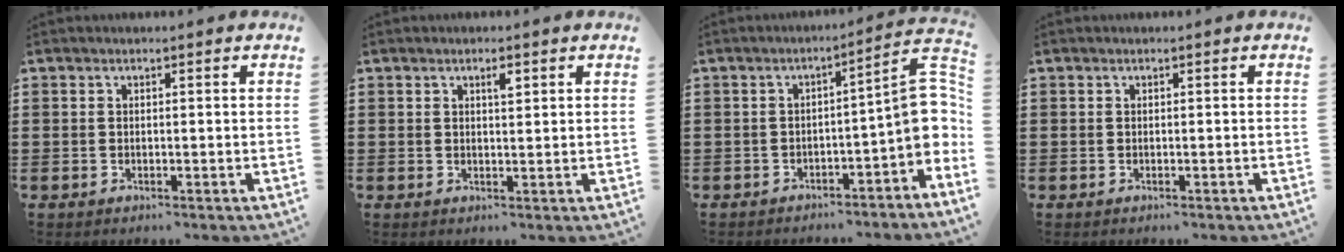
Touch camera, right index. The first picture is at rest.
{"total": 1.5, "force": [0.8, 0.4, 1.2], "torque": [-0.018, 0.000, 0.011]}
{"total": 7.5, "force": [-1.6, 2.0, 7.0], "torque": [-0.095, -0.009, -0.035]}
{"total": 0.0}